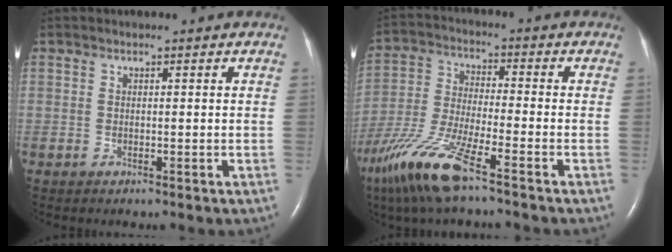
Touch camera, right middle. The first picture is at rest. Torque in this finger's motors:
{"motor_torque": [1.10, -1.04, 0.31, 0.13]}